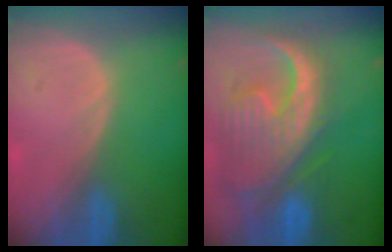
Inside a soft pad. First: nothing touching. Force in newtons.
{"total": 13.2, "press": 11.4, "slide": 6.7}